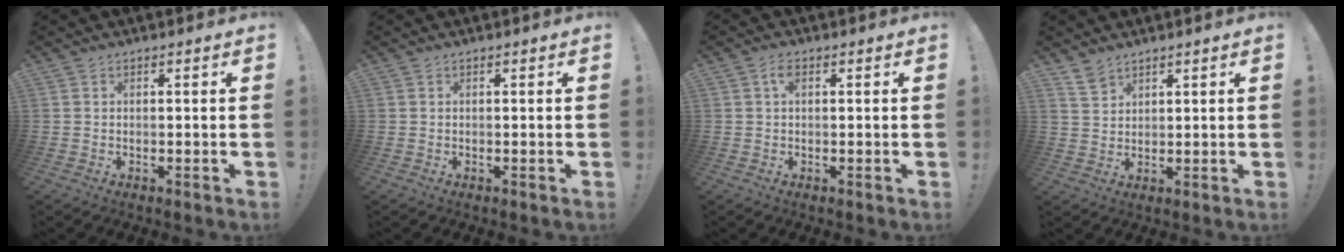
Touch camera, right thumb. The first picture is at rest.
{"total": 0.0}
{"total": 2.4, "force": [0.8, 1.2, 2.0], "torque": [-0.034, 0.002, 0.011]}
{"total": 4.8, "force": [3.8, 2.4, 1.4], "torque": [-0.019, -0.024, 0.074]}